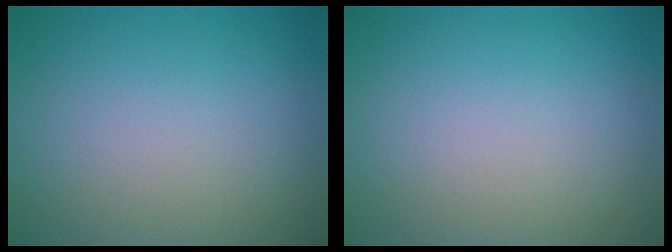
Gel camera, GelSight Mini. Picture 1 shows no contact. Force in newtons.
{"total": 0.0}